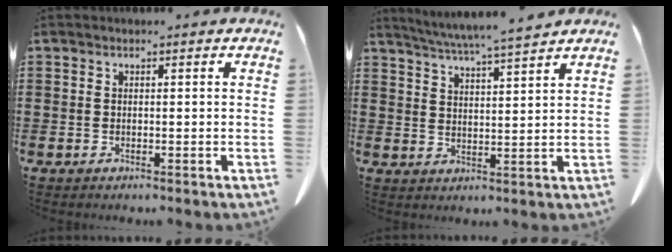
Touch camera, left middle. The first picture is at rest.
{"total": 5.1, "force": [4.7, -1.1, 1.7], "torque": [-0.049, -0.025, 0.079]}